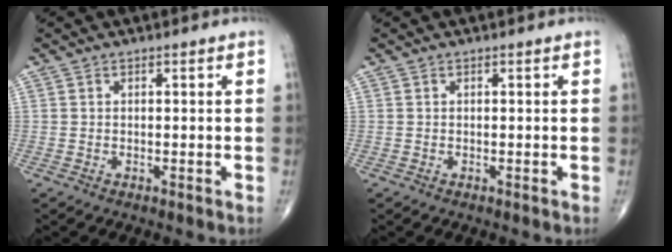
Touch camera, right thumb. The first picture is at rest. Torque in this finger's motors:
{"motor_torque": [0.07, 0.06, -0.12, -0.10, 0.00]}